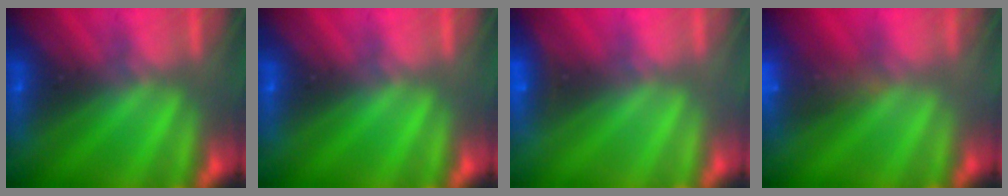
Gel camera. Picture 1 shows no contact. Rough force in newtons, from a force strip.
{"total": 0.0}
{"total": 2.3}
{"total": 6.8}